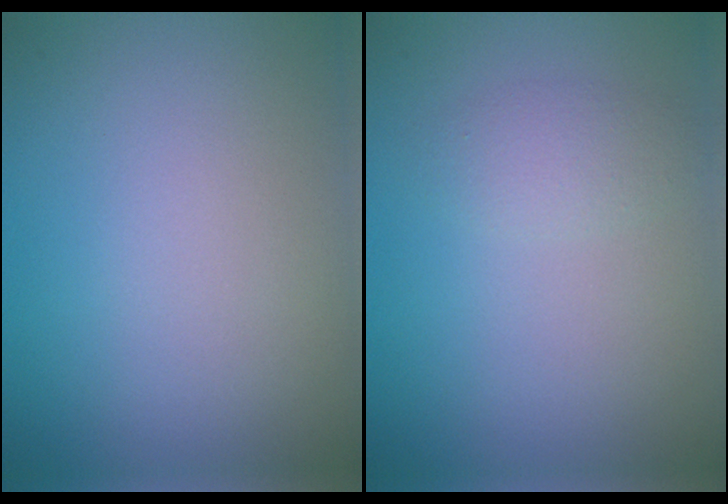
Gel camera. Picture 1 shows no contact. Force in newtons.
{"total": 1.6, "press": 1.6, "slide": 0.1}